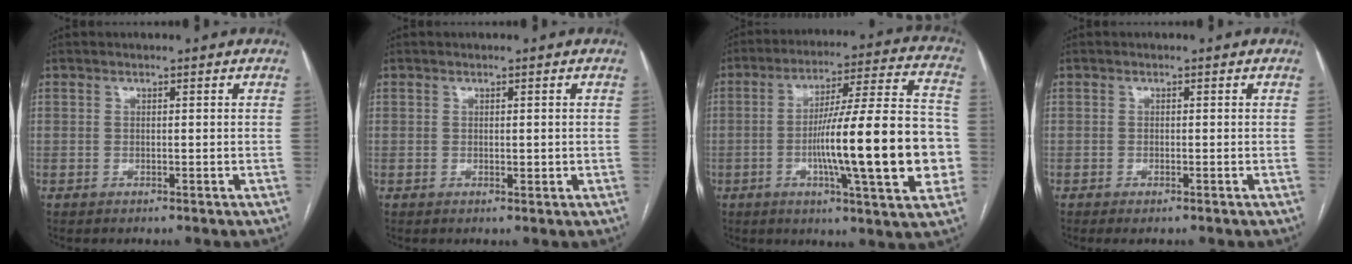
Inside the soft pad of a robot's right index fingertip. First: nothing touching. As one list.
[{"total": 1.0, "force": [0.1, 0.5, 0.9], "torque": [-0.015, -0.004, 0.004]}, {"total": 21.7, "force": [-3.9, 1.9, 21.3], "torque": [-0.290, 0.018, -0.056]}, {"total": 1.3, "force": [-0.9, 0.2, 0.9], "torque": [-0.016, -0.003, -0.011]}]